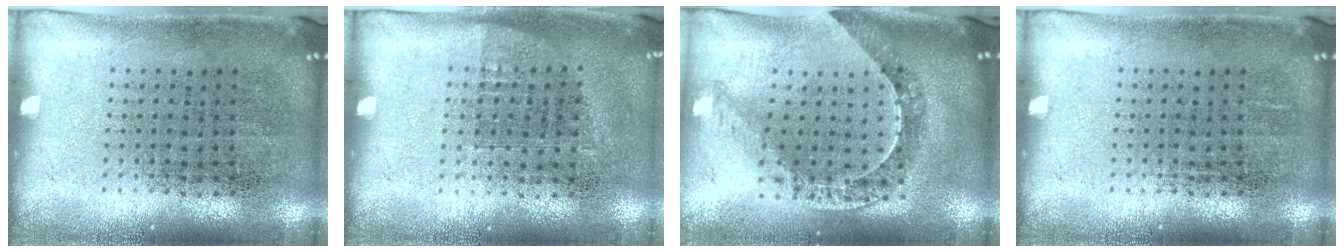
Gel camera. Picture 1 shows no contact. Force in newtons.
{"total": 0.6, "press": 0.6, "slide": 0.2}
{"total": 1.0, "press": 1.0, "slide": 0.2}
{"total": 0.0}